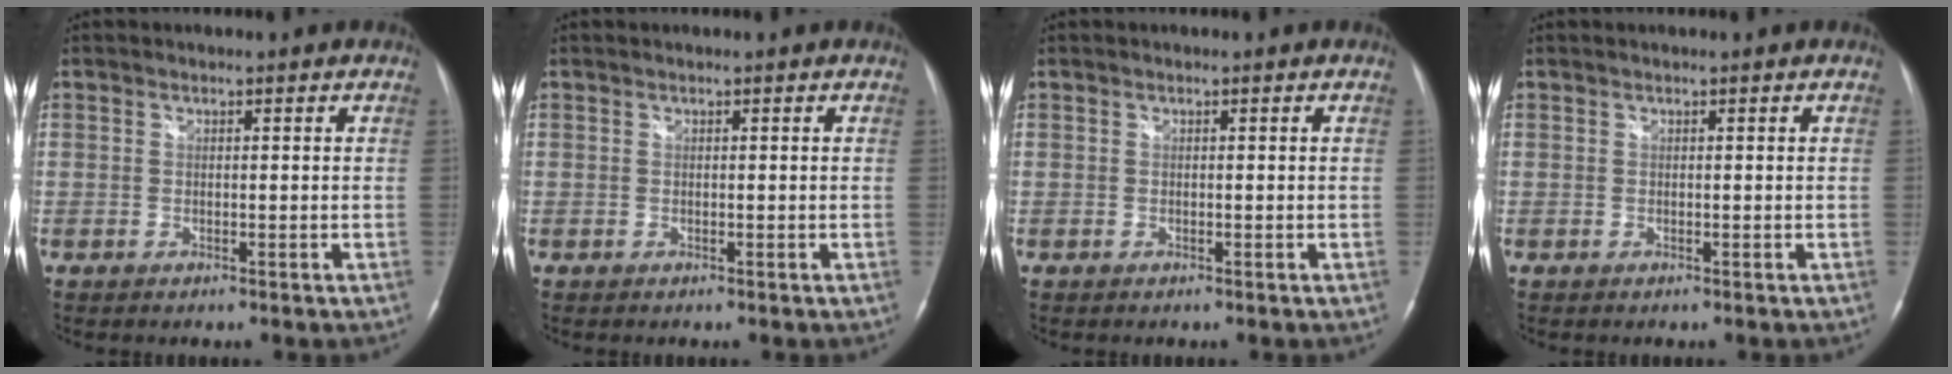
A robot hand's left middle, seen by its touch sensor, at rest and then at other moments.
{"total": 0.0}
{"total": 0.0}
{"total": 0.0}